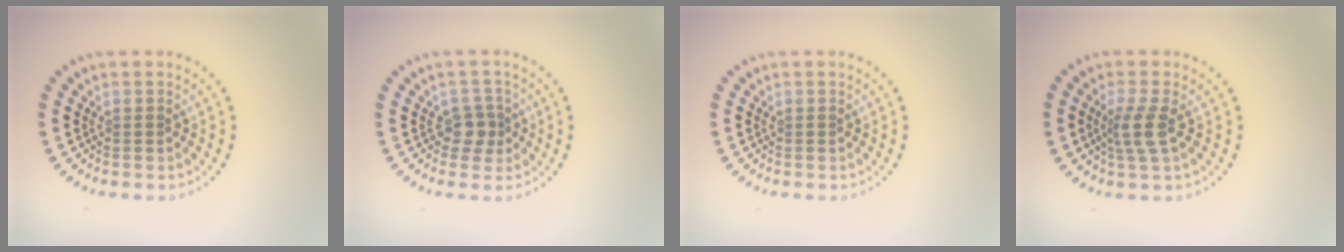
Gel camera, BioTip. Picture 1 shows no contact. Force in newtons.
{"total": 1.8, "press": 1.6, "slide": 0.9}
{"total": 0.0}
{"total": 2.5, "press": 2.1, "slide": 1.3}